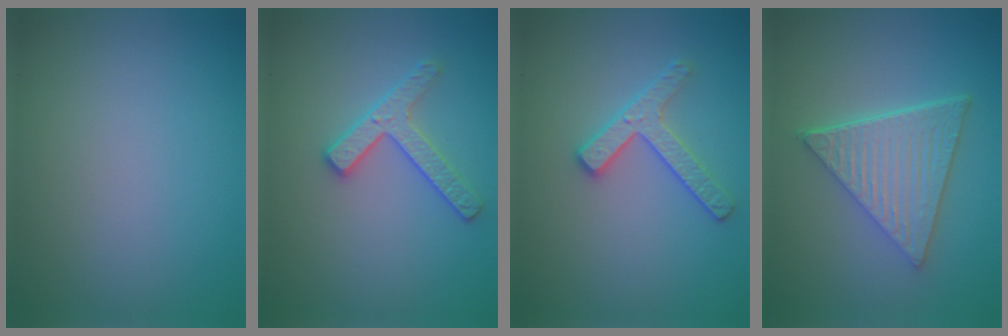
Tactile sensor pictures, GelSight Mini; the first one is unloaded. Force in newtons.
{"total": 2.6, "press": 2.5, "slide": 0.6}
{"total": 2.6, "press": 2.5, "slide": 0.6}
{"total": 6.3, "press": 4.6, "slide": 4.3}